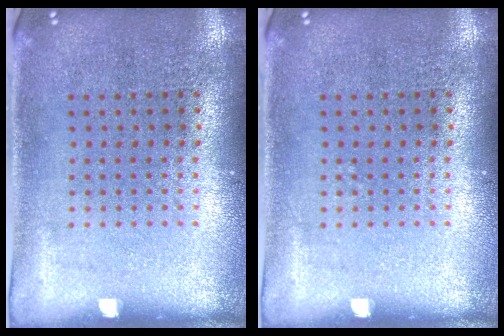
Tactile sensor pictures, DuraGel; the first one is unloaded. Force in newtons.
{"total": 0.0}